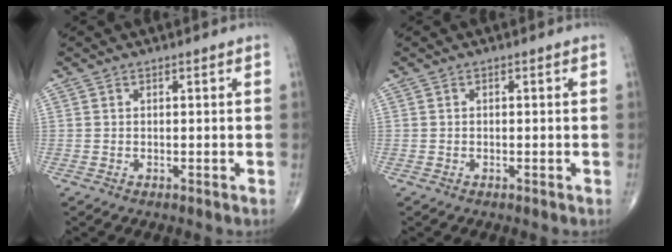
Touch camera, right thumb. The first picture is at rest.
{"total": 0.0}